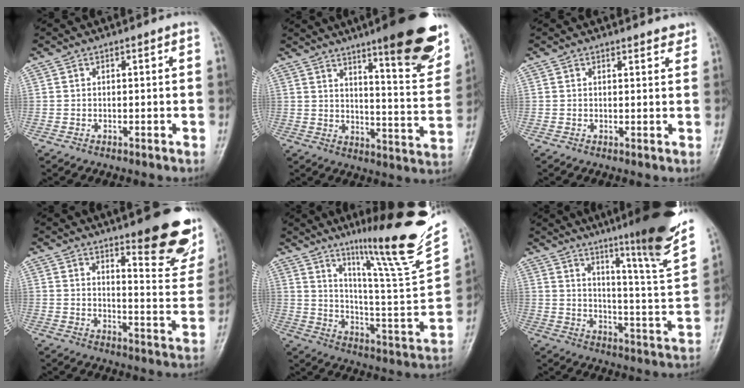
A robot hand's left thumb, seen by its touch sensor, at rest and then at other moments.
{"total": 19.9, "force": [12.8, 3.7, 14.8], "torque": [-0.163, -0.072, 0.177]}
{"total": 2.1, "force": [1.9, 0.7, 0.5], "torque": [0.003, -0.012, 0.017]}
{"total": 16.1, "force": [10.9, 4.1, 11.1], "torque": [-0.097, -0.083, 0.142]}
{"total": 25.0, "force": [17.0, 2.6, 18.2], "torque": [-0.245, -0.094, 0.266]}
{"total": 21.6, "force": [15.1, 1.4, 15.3], "torque": [-0.196, -0.081, 0.214]}